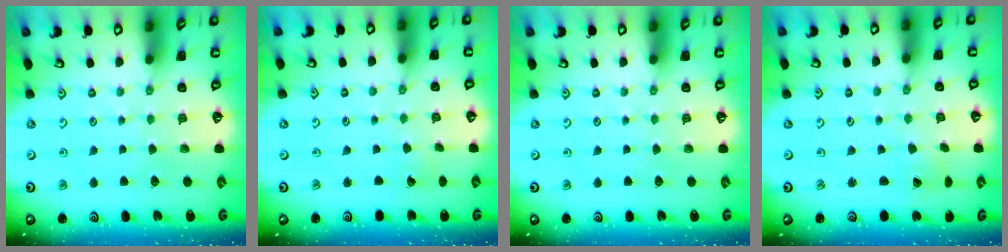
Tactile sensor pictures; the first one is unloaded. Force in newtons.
{"total": 1.4, "press": 1.4, "slide": 0.0}
{"total": 0.0}
{"total": 0.7, "press": 0.7, "slide": 0.1}